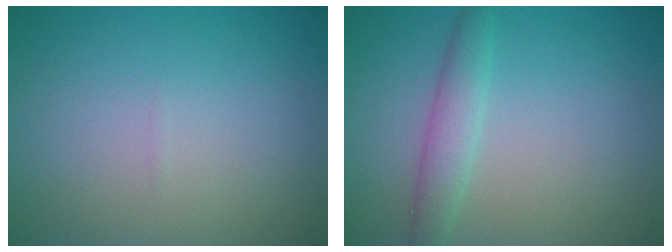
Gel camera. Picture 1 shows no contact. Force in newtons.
{"total": 2.4, "press": 2.4, "slide": 0.1}